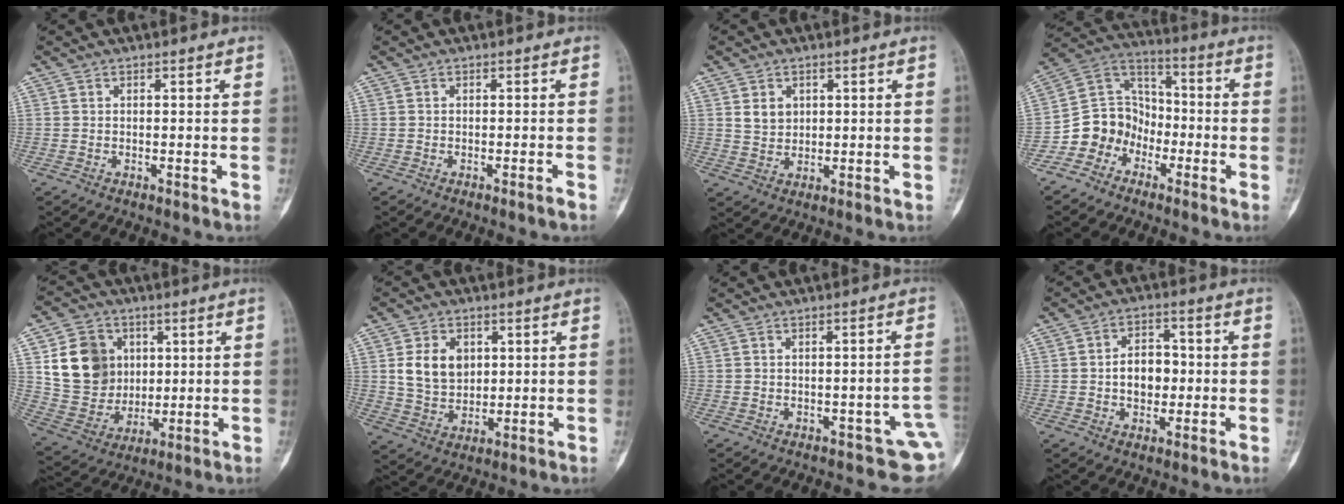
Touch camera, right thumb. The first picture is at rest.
{"total": 1.3, "force": [-1.0, -0.2, 0.8], "torque": [-0.018, 0.008, -0.014]}
{"total": 3.8, "force": [1.3, 3.1, 1.8], "torque": [-0.014, -0.010, 0.029]}
{"total": 10.8, "force": [-5.3, 9.1, 2.5], "torque": [-0.008, 0.079, -0.109]}
{"total": 15.2, "force": [3.8, 12.9, 7.1], "torque": [-0.095, -0.008, 0.083]}
{"total": 8.8, "force": [2.2, 6.6, 5.4], "torque": [-0.071, -0.013, 0.047]}
{"total": 5.6, "force": [-2.0, 2.7, 4.5], "torque": [-0.028, 0.014, -0.022]}
{"total": 7.5, "force": [-0.4, 5.4, 5.2], "torque": [-0.056, 0.016, -0.009]}